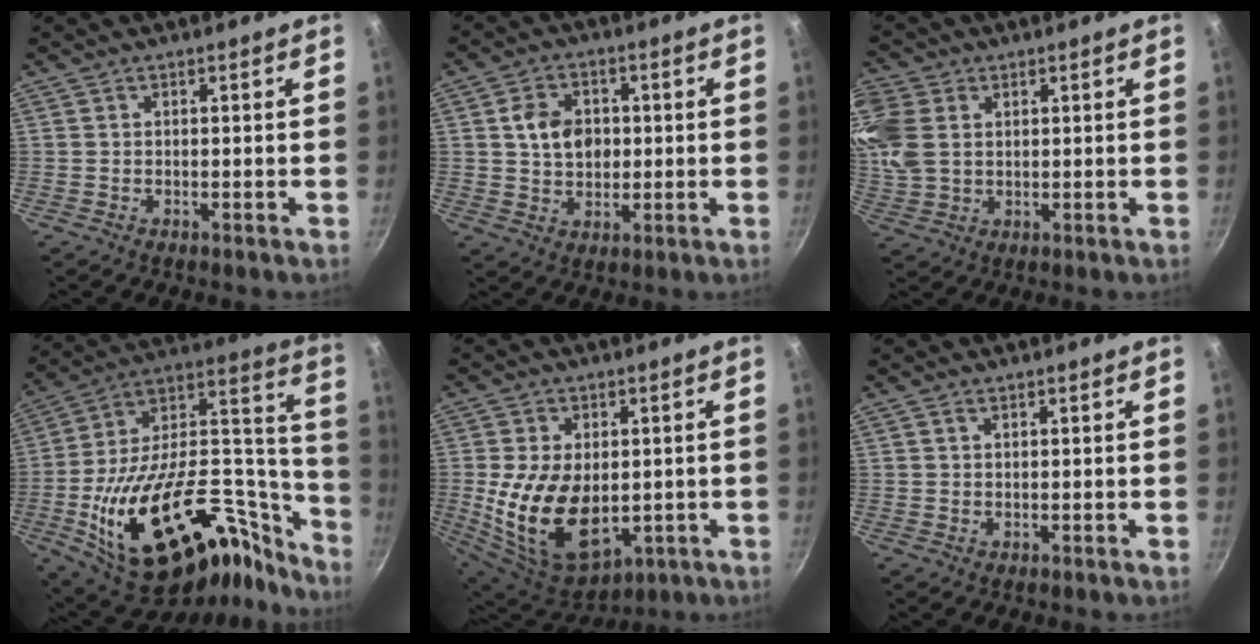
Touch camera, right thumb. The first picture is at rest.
{"total": 8.0, "force": [0.9, 6.1, 5.1], "torque": [-0.065, 0.004, 0.013]}
{"total": 11.0, "force": [3.0, 8.1, 6.7], "torque": [-0.148, -0.003, 0.059]}
{"total": 42.1, "force": [-18.5, 21.5, 31.2], "torque": [-0.434, 0.112, -0.274]}
{"total": 17.7, "force": [-1.3, 11.5, 13.4], "torque": [-0.235, -0.019, -0.001]}
{"total": 0.8, "force": [0.5, 0.5, 0.5], "torque": [-0.006, 0.001, 0.008]}